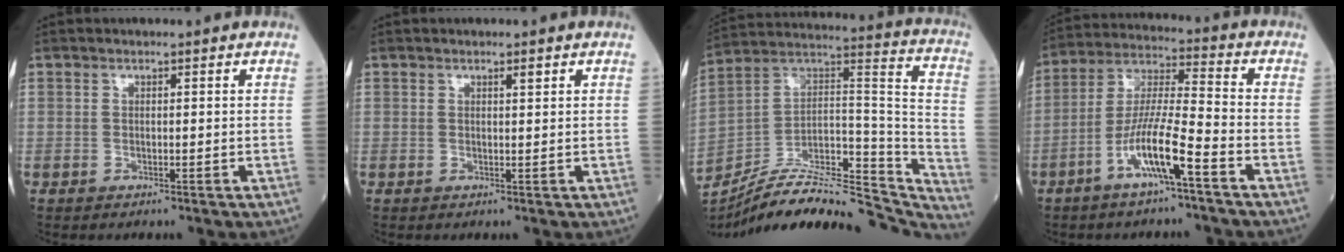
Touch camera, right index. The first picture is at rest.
{"total": 0.8, "force": [0.5, 0.1, 0.6], "torque": [-0.009, -0.002, 0.007]}
{"total": 31.2, "force": [-28.1, 6.7, 11.8], "torque": [-0.141, 0.023, -0.413]}
{"total": 9.7, "force": [-4.8, 0.4, 8.4], "torque": [-0.168, 0.000, -0.095]}